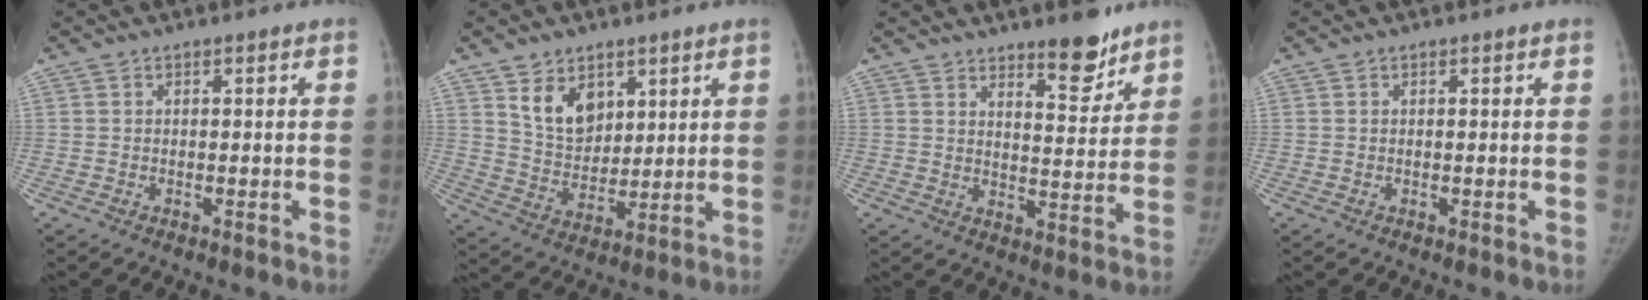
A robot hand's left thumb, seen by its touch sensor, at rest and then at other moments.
{"total": 9.2, "force": [4.8, 6.2, 4.8], "torque": [-0.053, -0.038, 0.098]}
{"total": 8.6, "force": [6.6, 2.8, 4.8], "torque": [-0.043, -0.053, 0.102]}
{"total": 0.0}